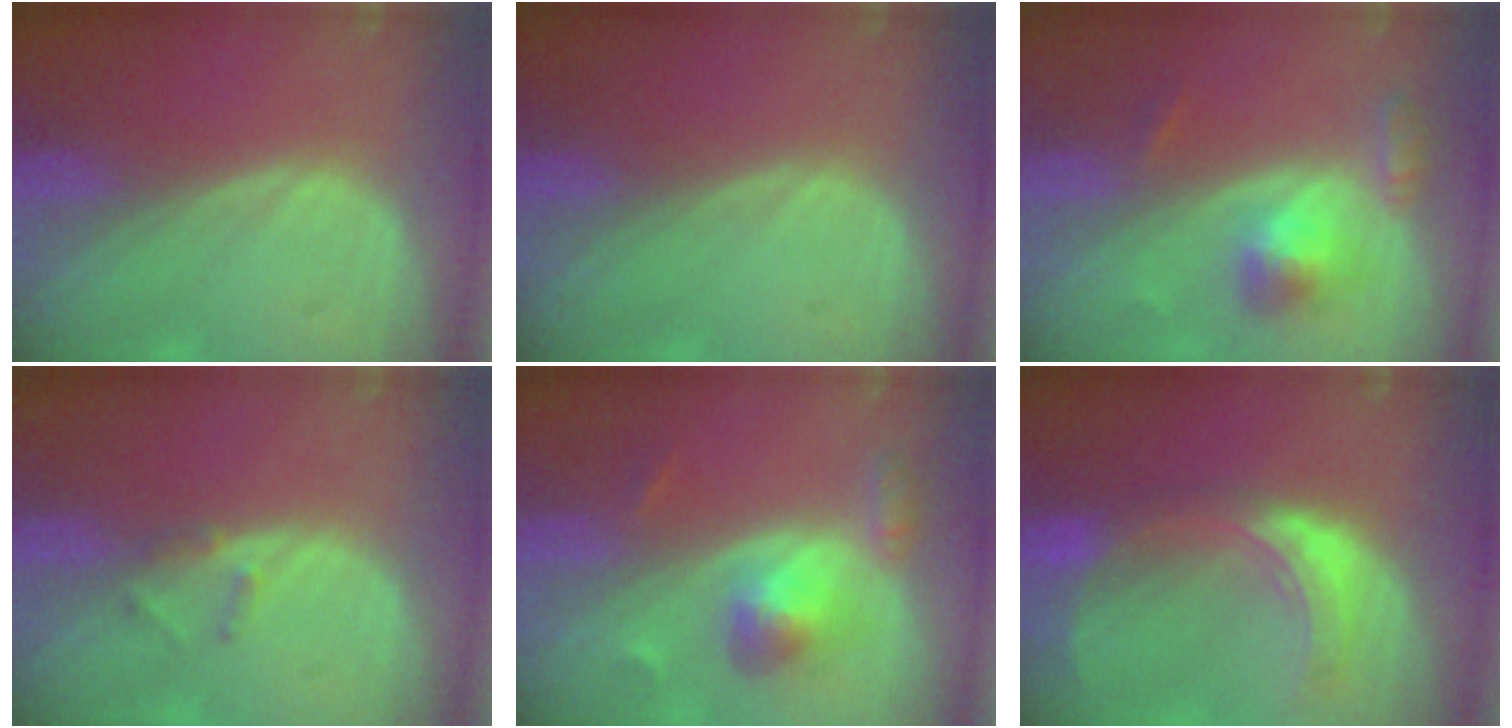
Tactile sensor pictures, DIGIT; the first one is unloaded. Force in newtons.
{"total": 0.0}
{"total": 5.3, "press": 5.0, "slide": 1.6}
{"total": 1.8, "press": 1.5, "slide": 0.9}
{"total": 5.2, "press": 5.2, "slide": 0.4}
{"total": 8.3, "press": 7.4, "slide": 3.8}